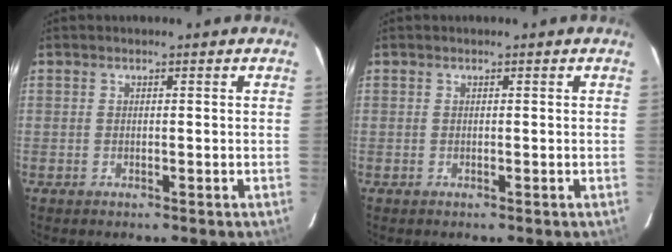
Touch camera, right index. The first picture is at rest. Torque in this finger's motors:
{"motor_torque": [0.00, 0.00, 0.01, 0.01]}